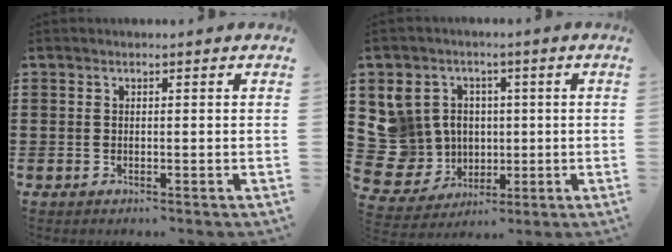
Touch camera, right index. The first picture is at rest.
{"total": 9.8, "force": [1.4, 9.4, 2.2], "torque": [-0.123, -0.002, 0.032]}